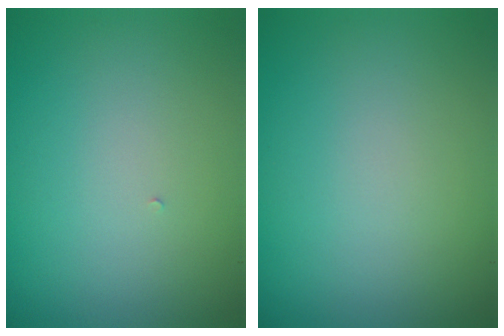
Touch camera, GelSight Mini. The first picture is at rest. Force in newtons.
{"total": 0.0}